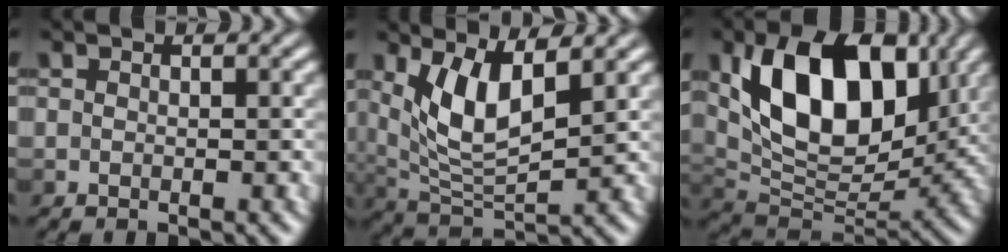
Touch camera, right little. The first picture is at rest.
{"total": 5.8, "force": [1.8, 2.1, 5.1], "torque": [-0.109, -0.011, 0.035]}
{"total": 11.4, "force": [3.5, 6.7, 8.5], "torque": [-0.154, -0.001, 0.065]}